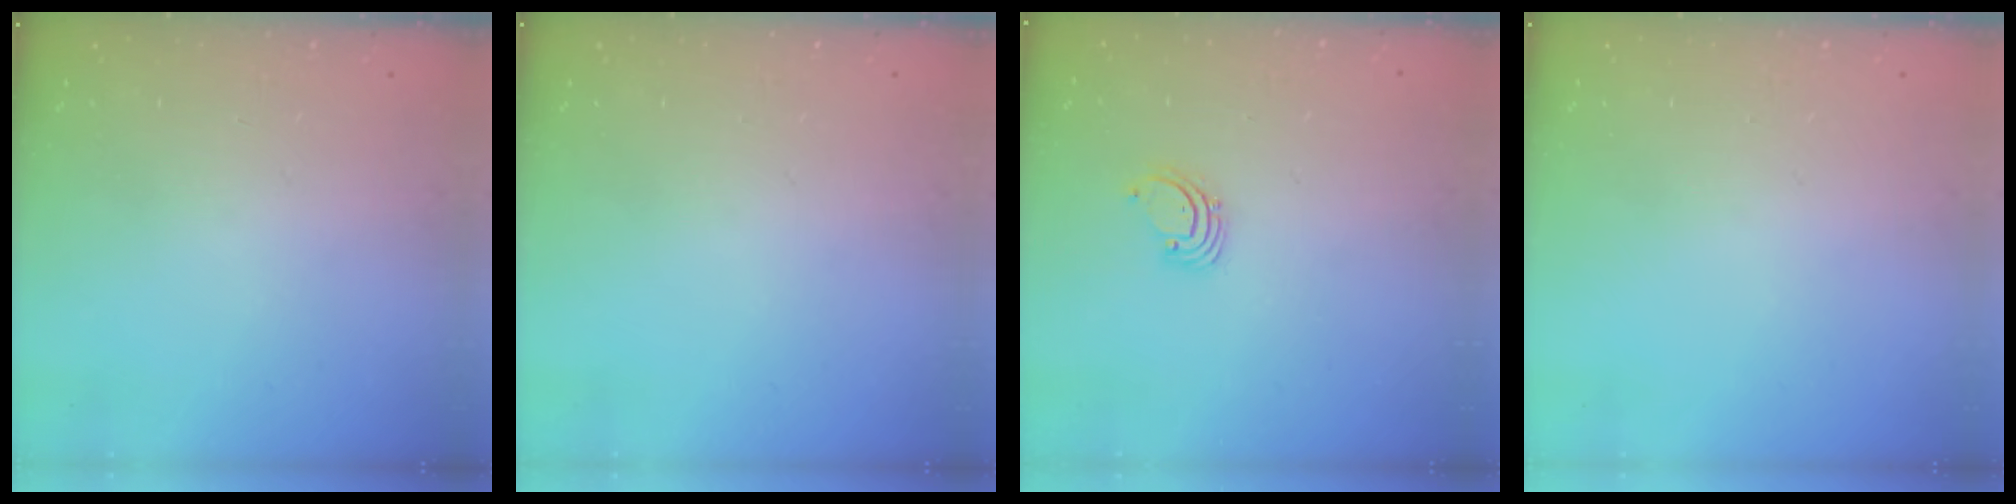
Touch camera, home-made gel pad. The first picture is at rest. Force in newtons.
{"total": 0.0}
{"total": 1.4, "press": 1.4, "slide": 0.1}
{"total": 0.0}